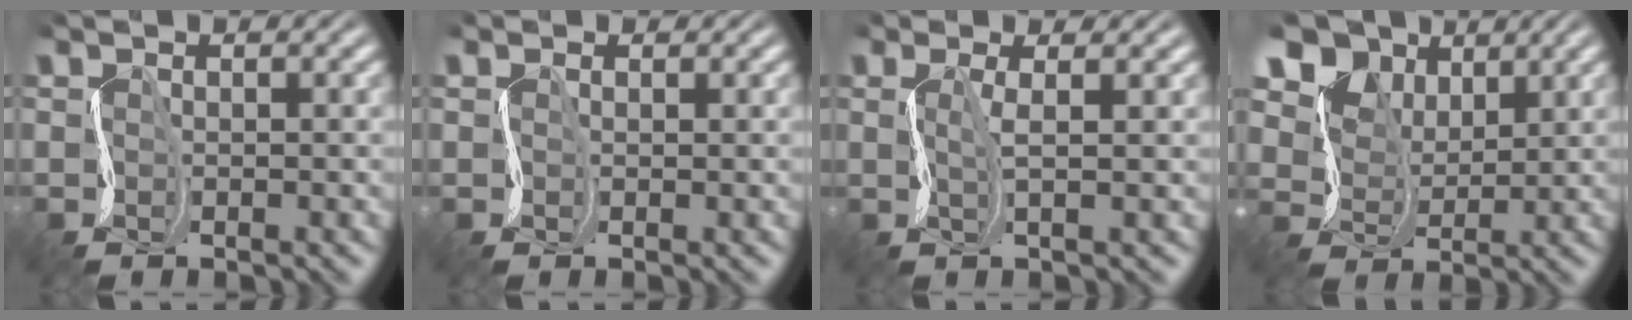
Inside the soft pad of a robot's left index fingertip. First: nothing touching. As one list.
[{"total": 1.0, "force": [0.4, 0.7, -0.7], "torque": [0.021, 0.004, 0.006]}, {"total": 1.3, "force": [0.8, 0.6, 0.8], "torque": [-0.012, 0.005, 0.009]}, {"total": 7.6, "force": [5.6, 4.8, 1.9], "torque": [-0.064, 0.000, 0.094]}]